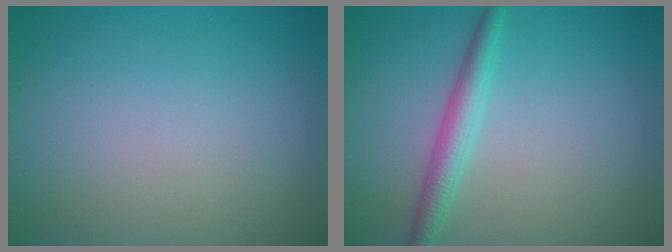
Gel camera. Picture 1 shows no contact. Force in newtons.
{"total": 2.7, "press": 2.7, "slide": 0.1}